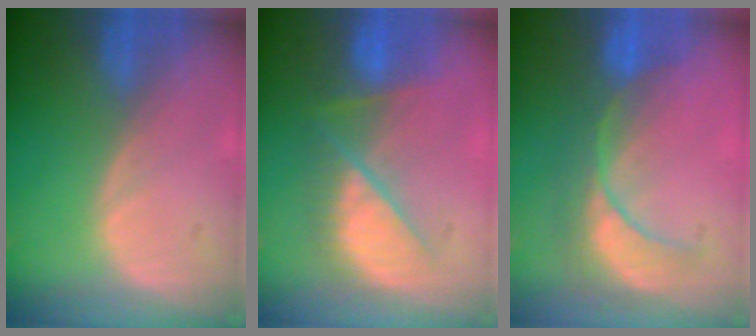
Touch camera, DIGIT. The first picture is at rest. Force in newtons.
{"total": 7.3, "press": 7.3, "slide": 0.5}
{"total": 7.9, "press": 7.4, "slide": 2.6}